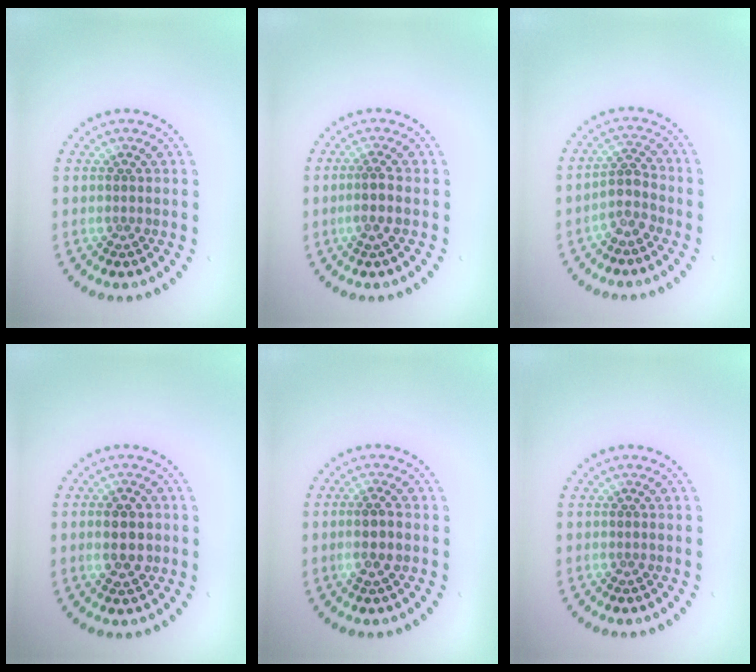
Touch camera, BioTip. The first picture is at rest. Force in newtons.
{"total": 1.7, "press": 1.3, "slide": 1.1}
{"total": 2.2, "press": 1.9, "slide": 1.2}
{"total": 3.9, "press": 3.9, "slide": 0.3}
{"total": 1.6, "press": 1.5, "slide": 0.5}
{"total": 0.0}